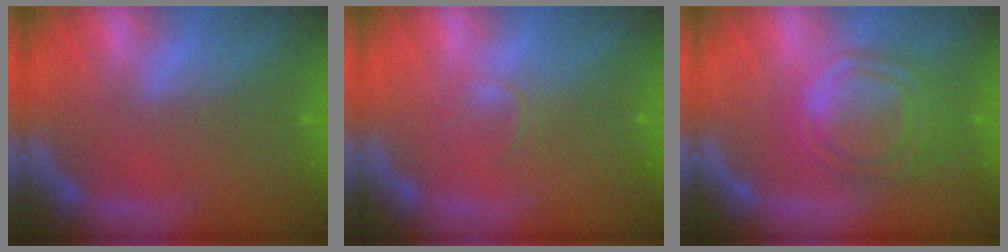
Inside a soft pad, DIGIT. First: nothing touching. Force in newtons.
{"total": 1.4}
{"total": 9.1}